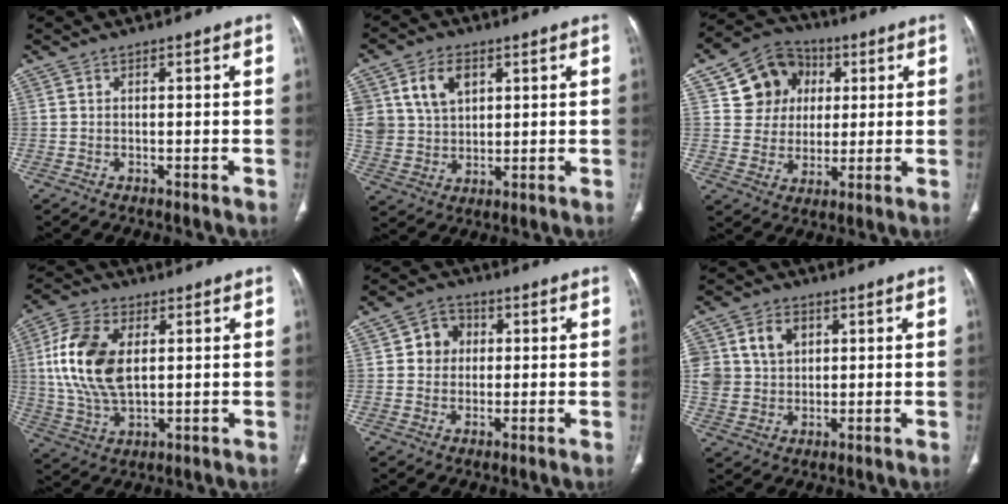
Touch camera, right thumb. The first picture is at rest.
{"total": 10.4, "force": [4.1, 7.4, 5.9], "torque": [-0.090, -0.011, 0.087]}
{"total": 12.5, "force": [3.7, 11.1, 4.2], "torque": [-0.033, 0.003, 0.065]}
{"total": 15.3, "force": [2.8, 8.8, 12.2], "torque": [-0.245, -0.003, 0.054]}
{"total": 6.0, "force": [1.1, 5.4, 2.4], "torque": [-0.007, 0.004, 0.012]}
{"total": 11.0, "force": [3.3, 8.9, 5.5], "torque": [-0.088, -0.003, 0.071]}